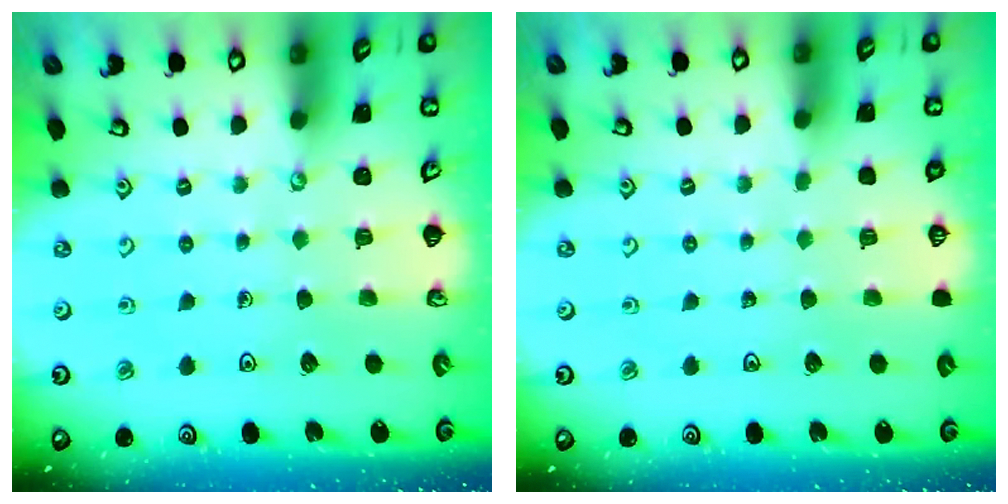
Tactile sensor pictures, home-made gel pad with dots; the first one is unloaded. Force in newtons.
{"total": 0.0}